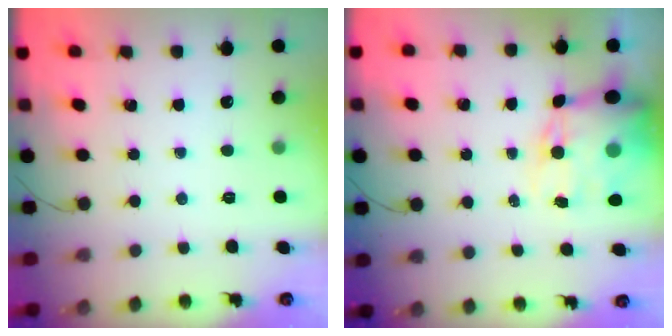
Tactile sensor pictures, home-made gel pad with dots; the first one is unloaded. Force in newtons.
{"total": 15.0, "press": 14.6, "slide": 3.4}